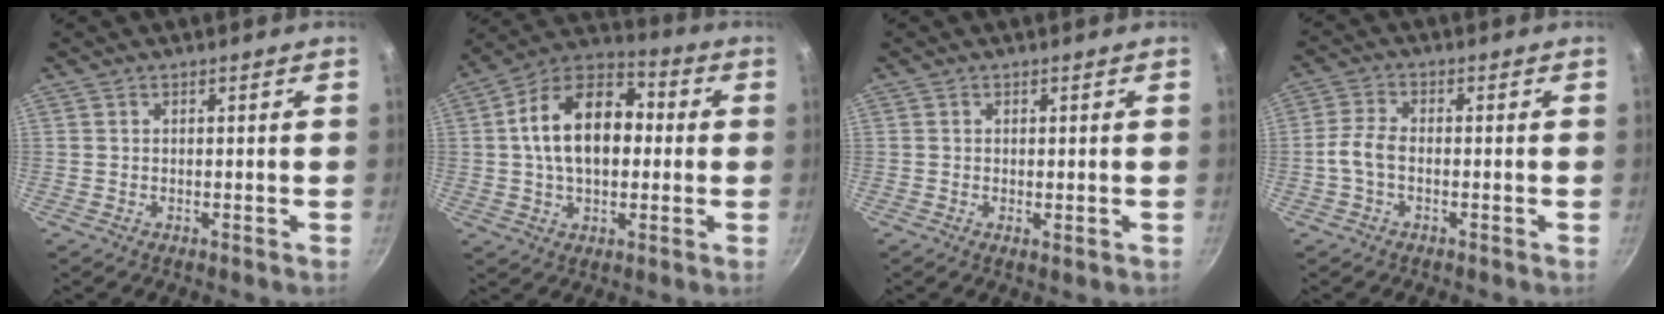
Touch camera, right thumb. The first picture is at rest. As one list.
[{"total": 17.3, "force": [1.2, 11.2, 13.1], "torque": [-0.185, 0.034, 0.003]}, {"total": 1.0, "force": [-0.1, 0.4, 0.9], "torque": [-0.014, -0.004, -0.002]}, {"total": 4.0, "force": [-1.2, 2.1, 3.2], "torque": [-0.074, 0.017, -0.034]}]